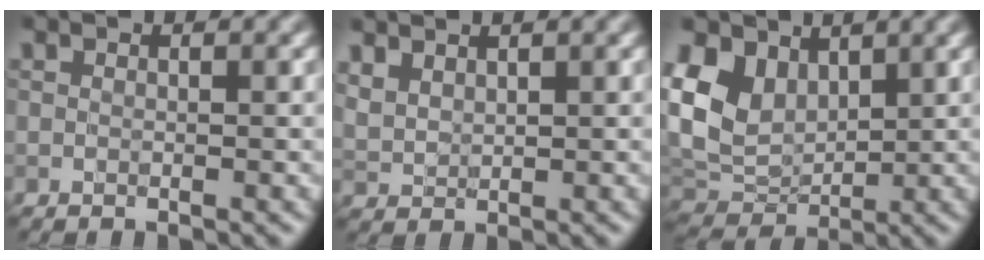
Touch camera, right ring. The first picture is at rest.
{"total": 1.2, "force": [1.2, 0.2, -0.1], "torque": [-0.008, 0.009, 0.045]}
{"total": 6.3, "force": [2.4, 4.7, 3.3], "torque": [-0.089, 0.009, 0.058]}